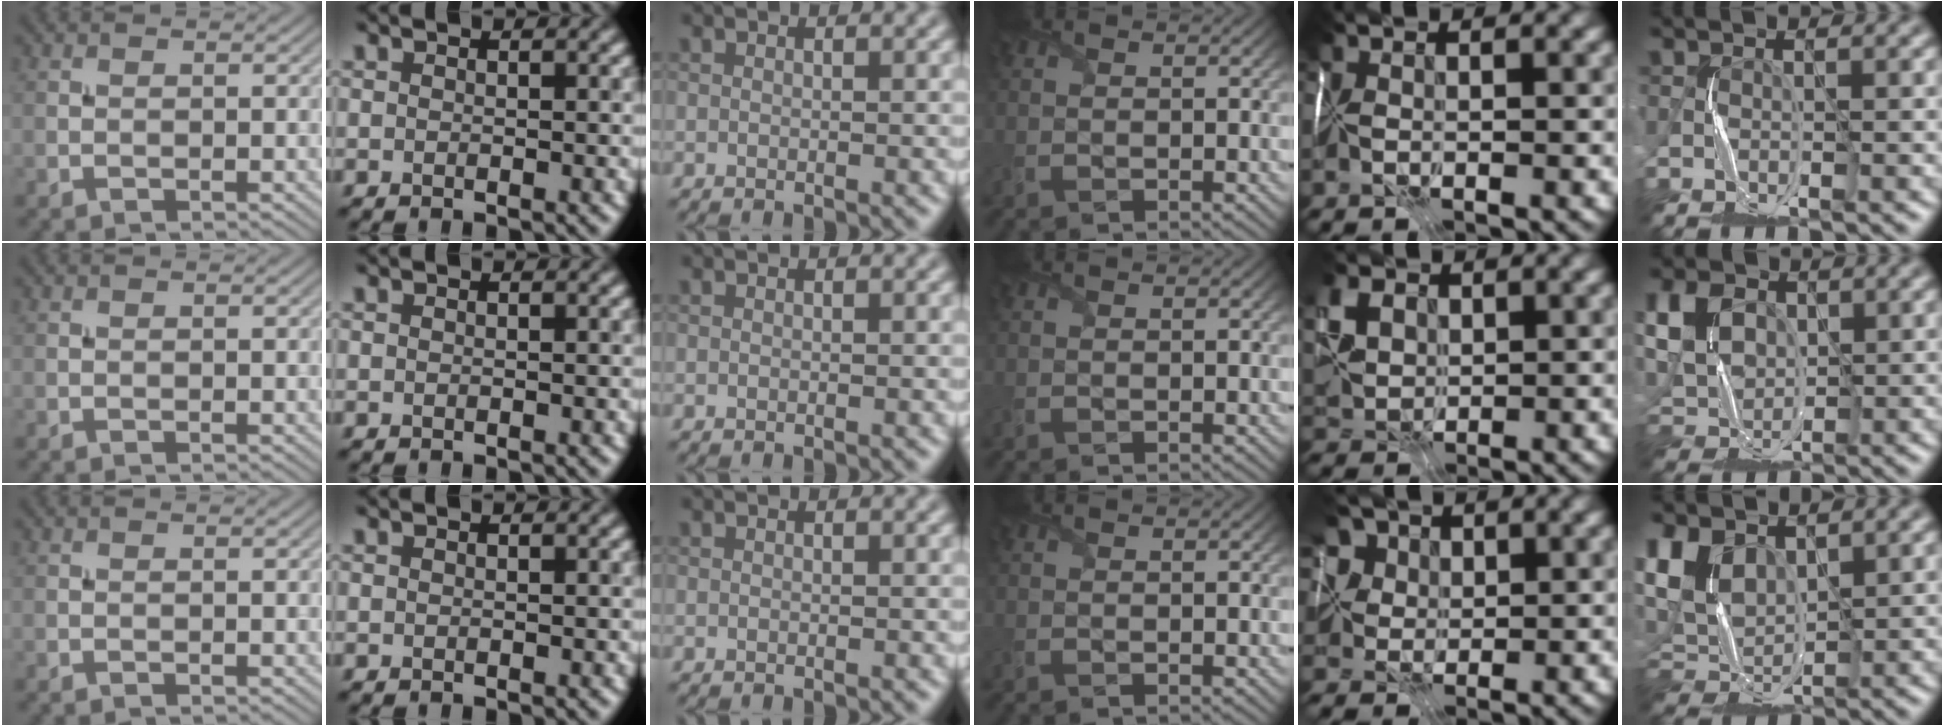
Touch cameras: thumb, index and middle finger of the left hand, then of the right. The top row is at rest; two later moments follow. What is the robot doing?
{"motion": "fold", "object": "shipping label"}